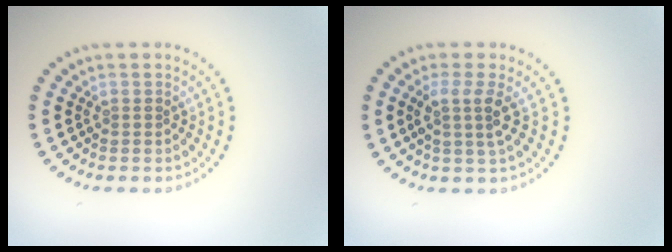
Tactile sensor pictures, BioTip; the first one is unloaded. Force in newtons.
{"total": 2.4, "press": 1.8, "slide": 1.6}